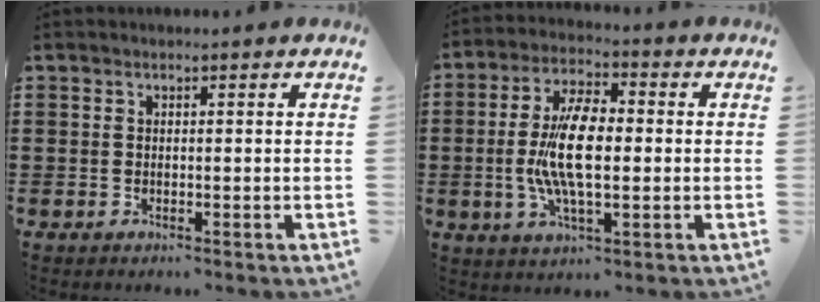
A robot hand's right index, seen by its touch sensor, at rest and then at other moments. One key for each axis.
{"total": 10.7, "fx": -0.7, "fy": 4.2, "fz": 9.8, "tx": -0.207, "ty": -0.003, "tz": -0.016}